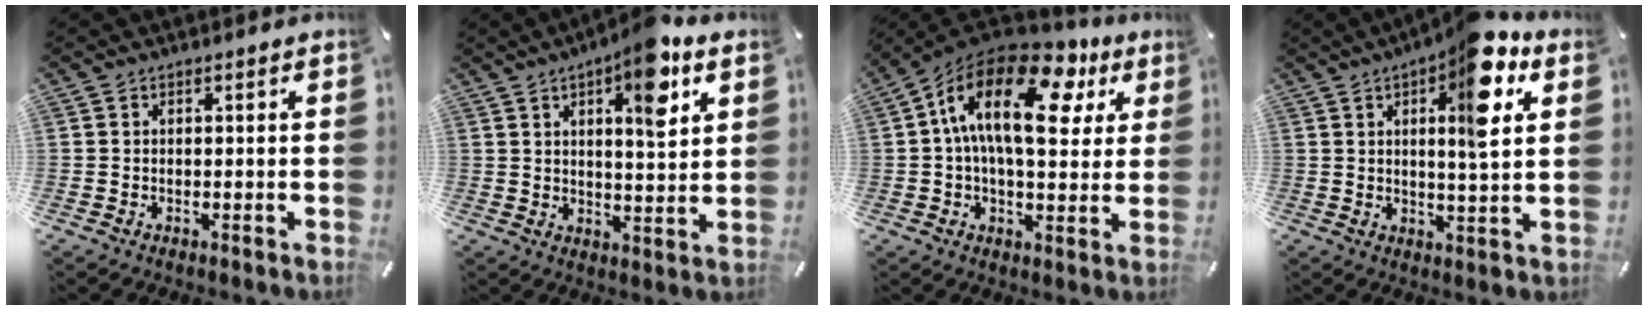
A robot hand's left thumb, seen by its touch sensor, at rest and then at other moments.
{"total": 11.0, "force": [5.7, 3.4, 8.7], "torque": [-0.121, -0.029, 0.090]}
{"total": 20.3, "force": [6.6, 10.0, 16.4], "torque": [-0.301, -0.023, 0.102]}
{"total": 15.1, "force": [6.8, 4.1, 12.8], "torque": [-0.180, -0.031, 0.099]}